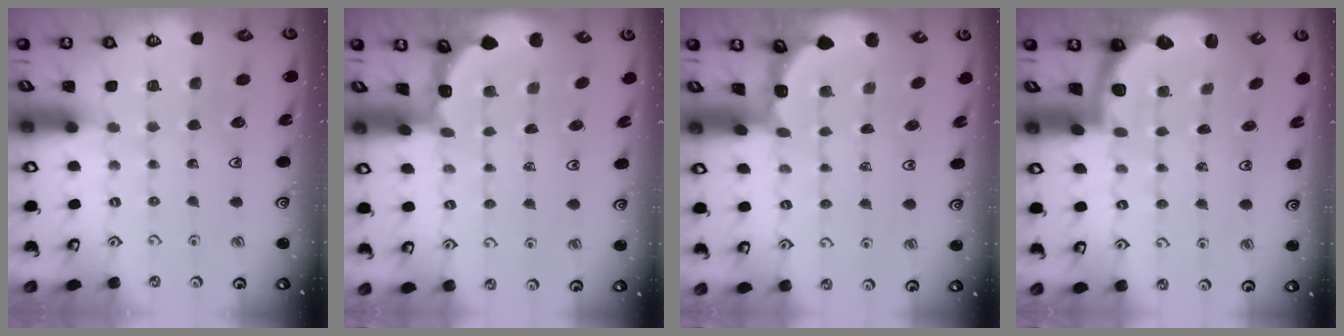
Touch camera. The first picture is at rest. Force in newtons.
{"total": 1.9, "press": 1.9, "slide": 0.2}
{"total": 1.9, "press": 1.9, "slide": 0.2}
{"total": 2.3, "press": 1.9, "slide": 1.3}